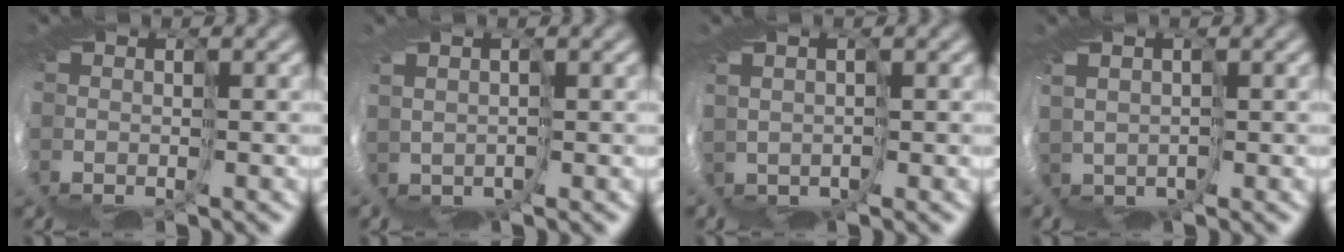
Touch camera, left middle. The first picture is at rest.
{"total": 1.4, "force": [1.2, 0.5, -0.5], "torque": [0.008, 0.004, 0.018]}
{"total": 1.1, "force": [0.8, 0.6, -0.4], "torque": [0.005, -0.001, 0.018]}
{"total": 1.7, "force": [1.3, 0.9, -0.3], "torque": [0.001, -0.001, 0.023]}